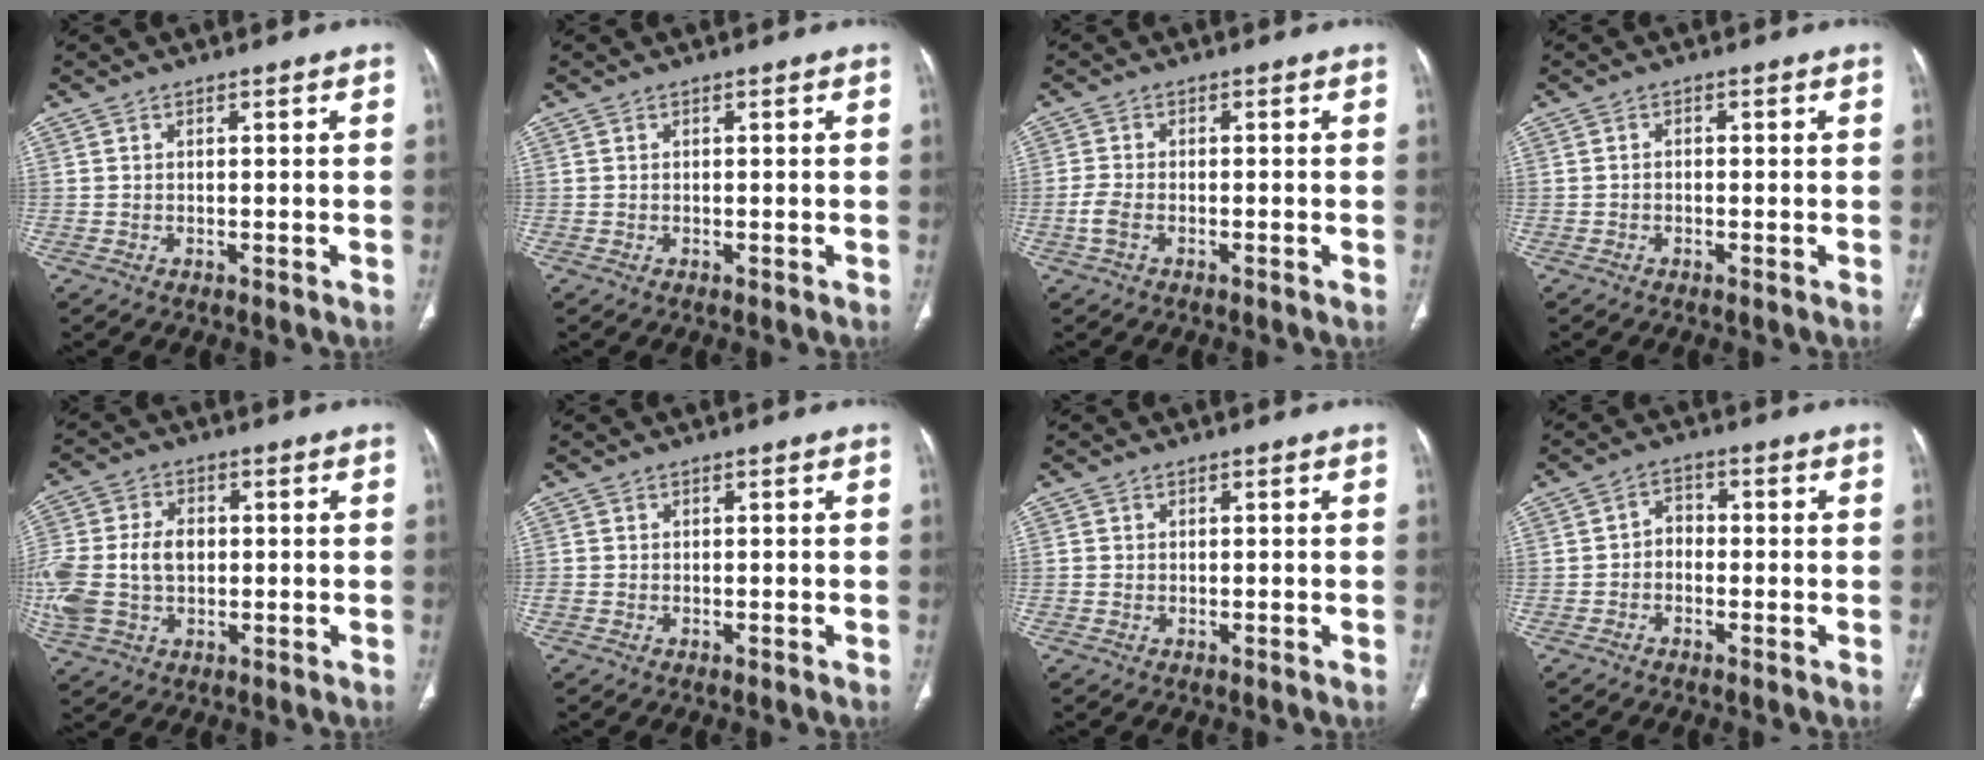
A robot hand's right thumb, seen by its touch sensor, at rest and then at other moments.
{"total": 0.0}
{"total": 2.4, "force": [-1.0, 1.3, 1.8], "torque": [-0.050, 0.002, -0.026]}
{"total": 0.6, "force": [-0.2, 0.6, 0.1], "torque": [0.002, 0.003, -0.008]}
{"total": 16.0, "force": [-0.7, 11.5, 11.1], "torque": [-0.277, 0.013, -0.001]}
{"total": 0.8, "force": [-0.1, 0.8, 0.2], "torque": [-0.006, 0.000, -0.004]}
{"total": 0.6, "force": [0.1, 0.6, -0.2], "torque": [0.005, 0.003, 0.000]}
{"total": 3.2, "force": [-0.9, 2.5, 1.8], "torque": [-0.010, 0.019, -0.026]}